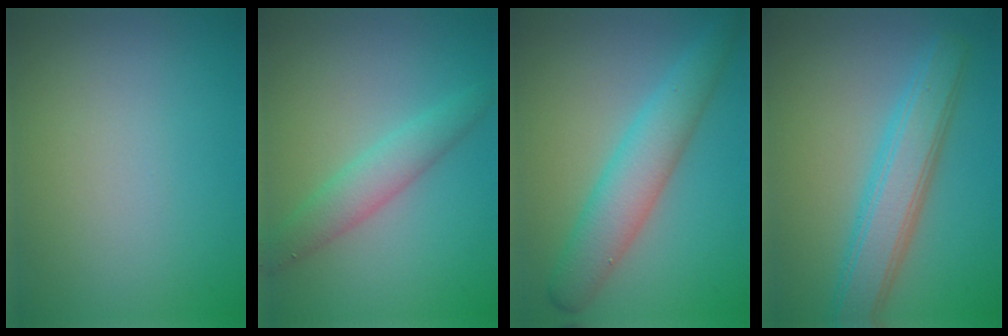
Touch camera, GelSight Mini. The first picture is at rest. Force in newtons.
{"total": 3.1, "press": 3.1, "slide": 0.1}
{"total": 5.1, "press": 5.1, "slide": 0.3}
{"total": 5.2, "press": 5.2, "slide": 0.1}